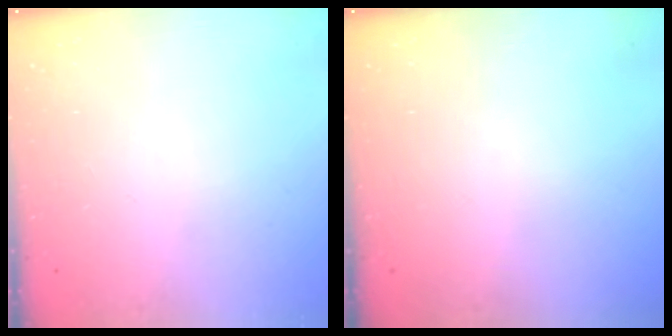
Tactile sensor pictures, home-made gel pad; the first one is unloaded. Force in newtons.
{"total": 0.0}